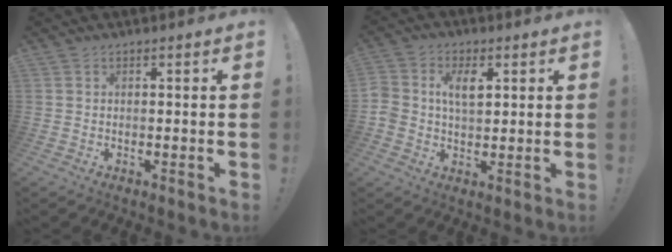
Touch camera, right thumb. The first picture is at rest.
{"total": 7.1, "force": [1.4, 5.0, 4.9], "torque": [-0.085, 0.002, 0.021]}